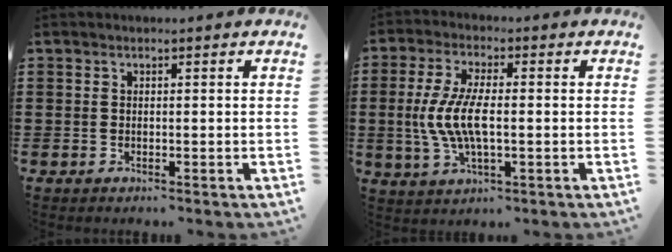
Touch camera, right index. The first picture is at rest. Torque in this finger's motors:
{"motor_torque": [1.06, -0.03, 0.40, 0.21]}